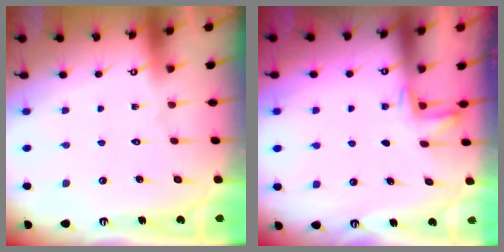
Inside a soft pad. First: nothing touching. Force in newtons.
{"total": 2.2, "press": 2.1, "slide": 0.4}